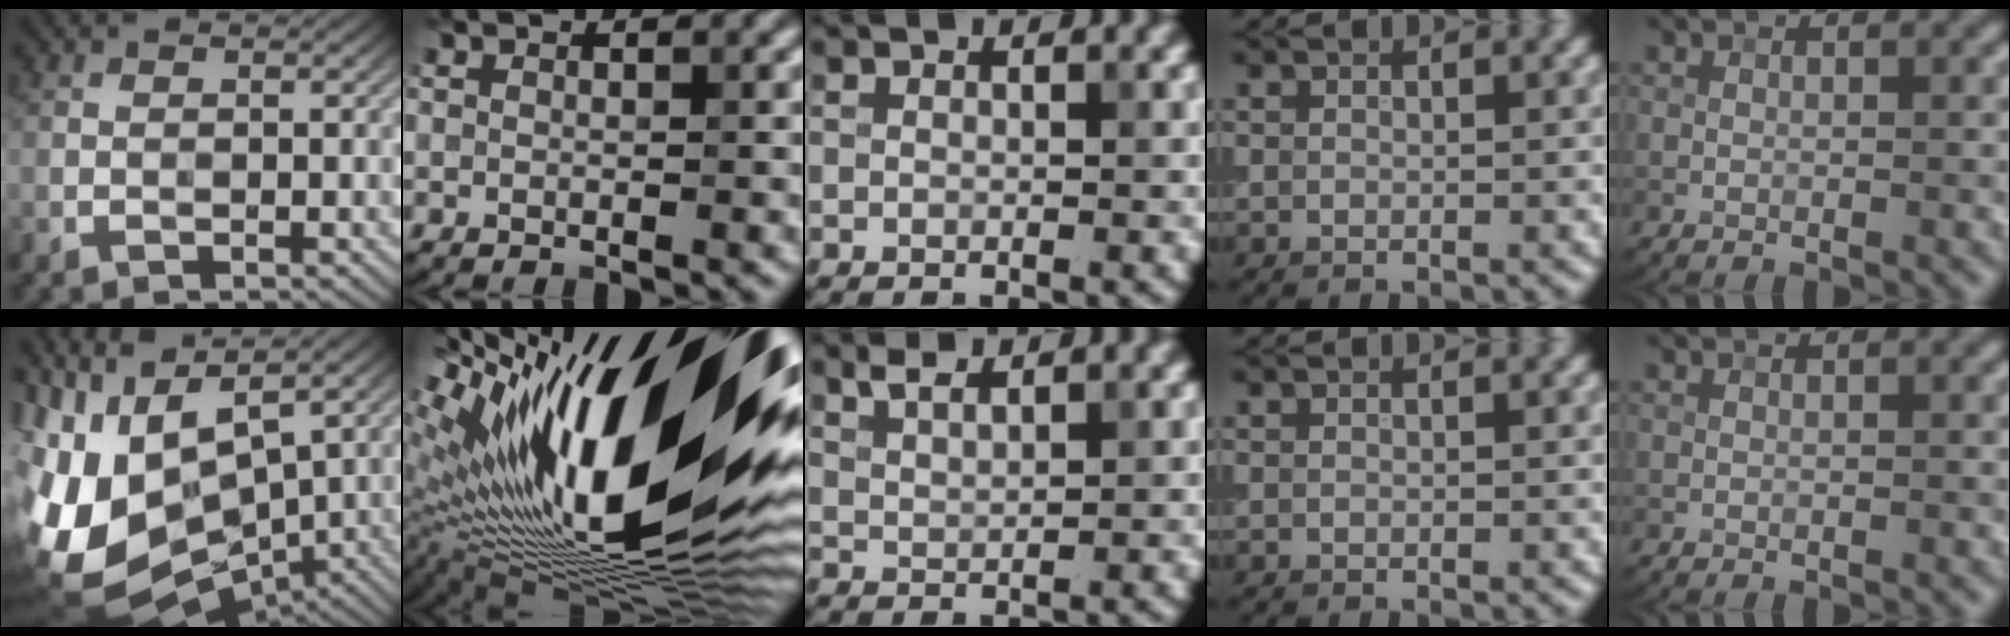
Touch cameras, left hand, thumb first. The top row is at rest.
{"thumb": {"total": 16.6, "force": [-0.3, 9.6, 13.5], "torque": [-0.296, -0.024, 0.018]}, "index": {"total": 20.8, "force": [3.8, 8.2, 18.8], "torque": [-0.319, -0.013, 0.051]}, "middle": {"total": 1.8, "force": [1.5, 0.5, 0.8], "torque": [-0.017, 0.005, 0.031]}}